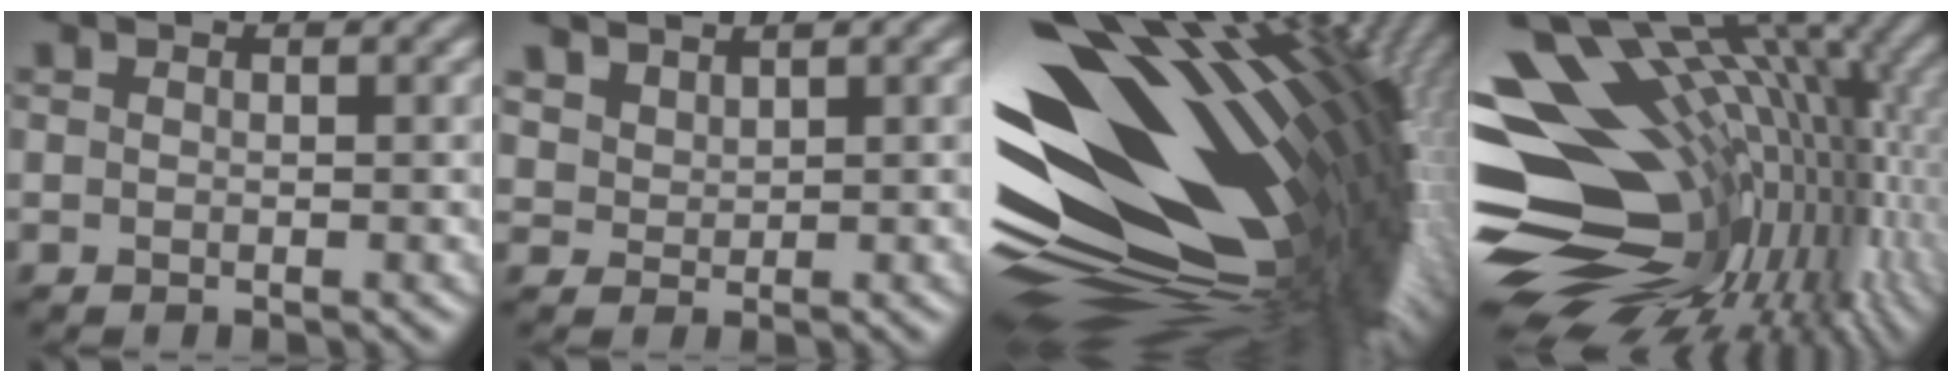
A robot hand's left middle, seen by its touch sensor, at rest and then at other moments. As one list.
[{"total": 2.9, "force": [2.6, 1.2, 0.6], "torque": [-0.027, -0.006, 0.067]}, {"total": 18.1, "force": [0.8, 8.7, 15.8], "torque": [-0.276, -0.019, 0.010]}, {"total": 18.7, "force": [0.7, 11.2, 15.0], "torque": [-0.250, 0.012, 0.023]}]